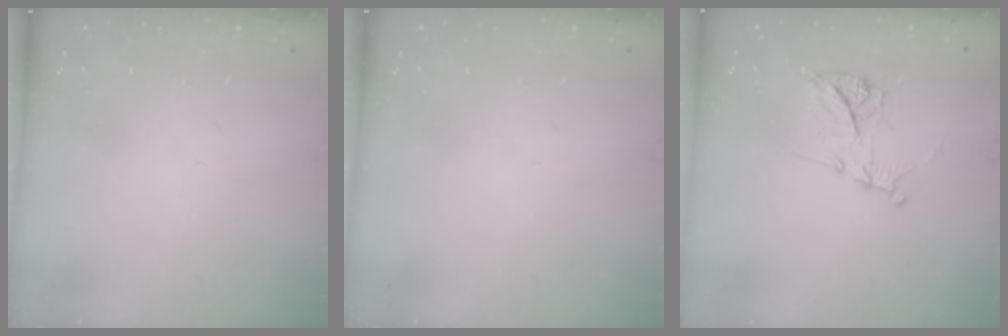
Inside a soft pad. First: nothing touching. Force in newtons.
{"total": 0.0}
{"total": 11.4, "press": 11.4, "slide": 0.3}